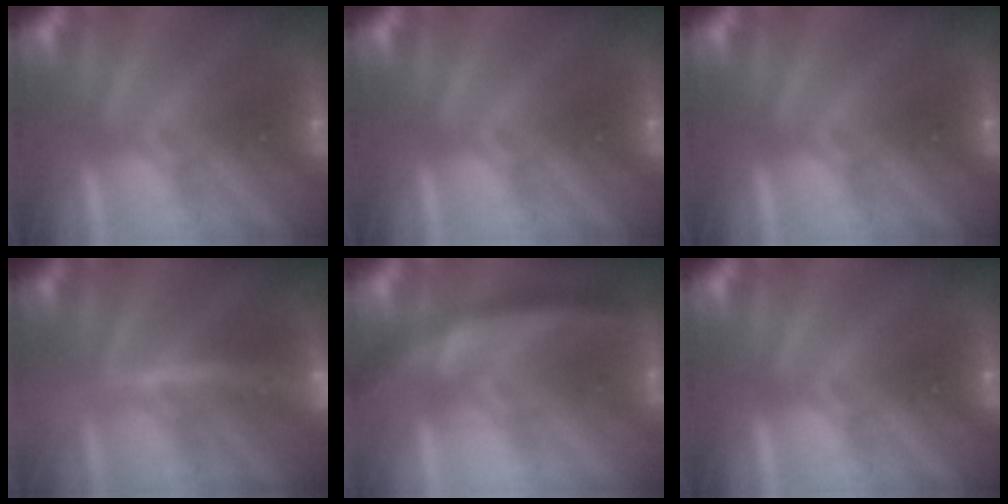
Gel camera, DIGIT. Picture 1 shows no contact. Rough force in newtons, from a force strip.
{"total": 0.0}
{"total": 0.0}
{"total": 2.6}
{"total": 3.1}
{"total": 0.0}